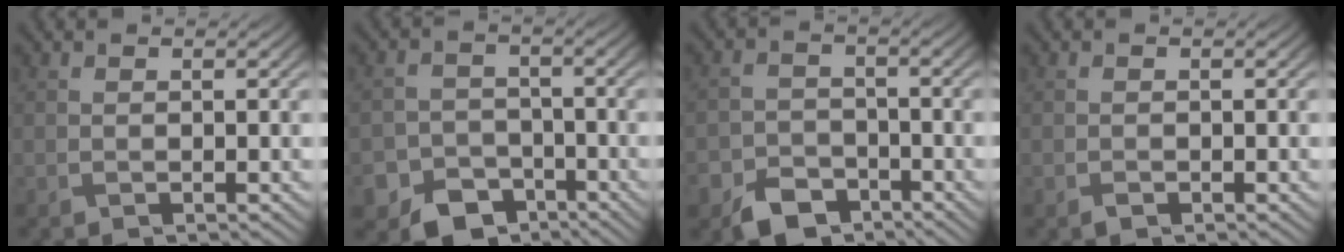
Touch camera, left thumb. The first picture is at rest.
{"total": 6.8, "force": [-4.7, 4.5, 2.2], "torque": [-0.041, -0.015, -0.084]}
{"total": 5.9, "force": [-4.2, 3.5, 2.1], "torque": [-0.046, -0.010, -0.081]}
{"total": 0.7, "force": [-0.5, 0.5, 0.3], "torque": [-0.006, -0.003, -0.008]}